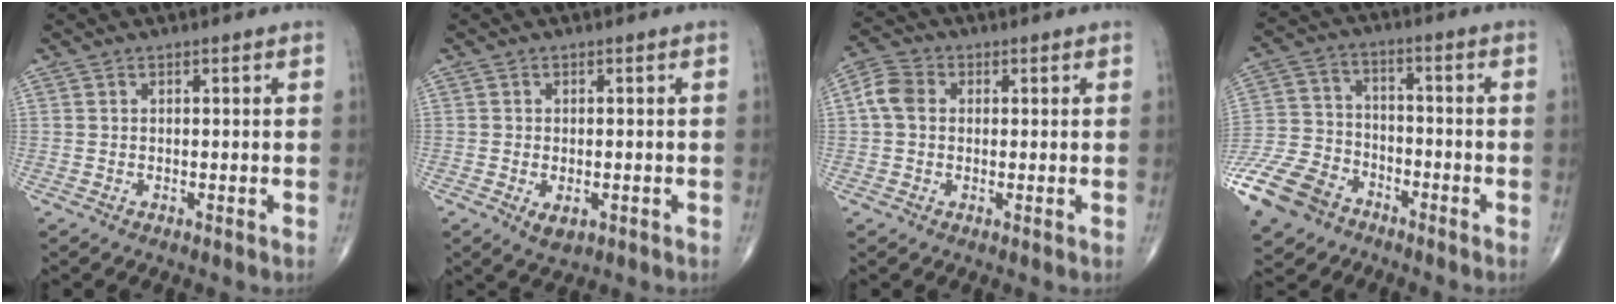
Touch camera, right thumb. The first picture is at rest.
{"total": 3.1, "force": [-1.0, 1.8, 2.3], "torque": [-0.034, 0.000, -0.008]}
{"total": 5.2, "force": [0.5, 4.1, 3.1], "torque": [-0.063, 0.016, 0.003]}
{"total": 11.5, "force": [-6.8, 7.4, 5.5], "torque": [-0.113, 0.016, -0.133]}